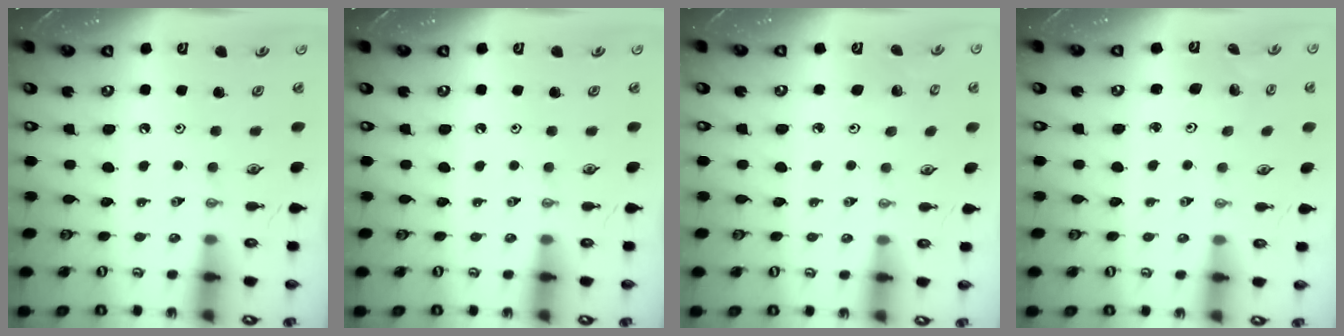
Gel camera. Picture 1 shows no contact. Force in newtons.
{"total": 0.0}
{"total": 2.7, "press": 2.7, "slide": 0.3}
{"total": 1.3, "press": 1.3, "slide": 0.1}